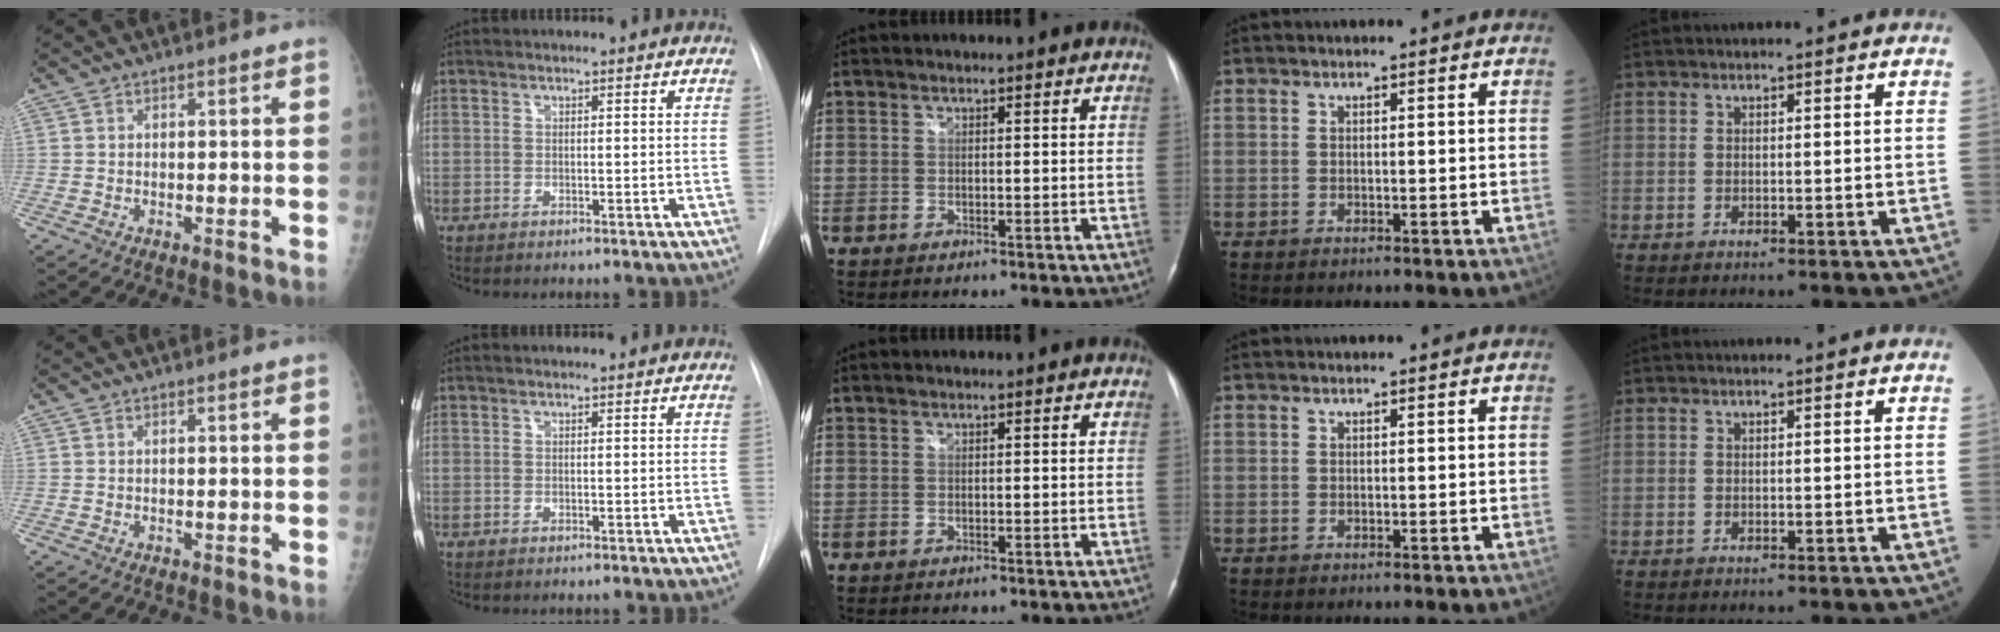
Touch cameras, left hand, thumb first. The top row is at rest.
{}